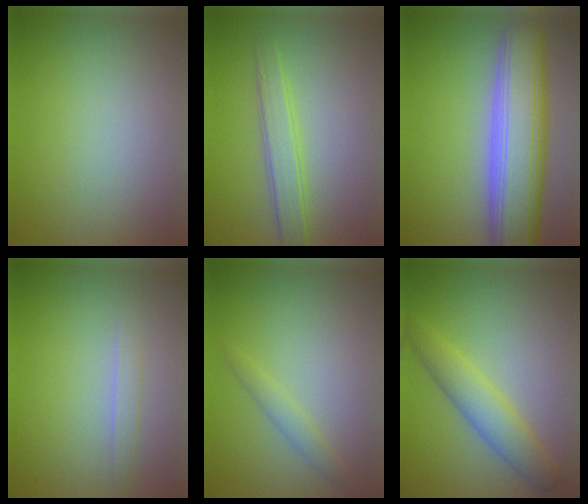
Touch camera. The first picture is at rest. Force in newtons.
{"total": 2.7, "press": 2.7, "slide": 0.1}
{"total": 9.7, "press": 9.7, "slide": 0.6}
{"total": 1.1, "press": 1.1, "slide": 0.1}
{"total": 1.3, "press": 1.3, "slide": 0.0}
{"total": 3.8, "press": 3.8, "slide": 0.1}